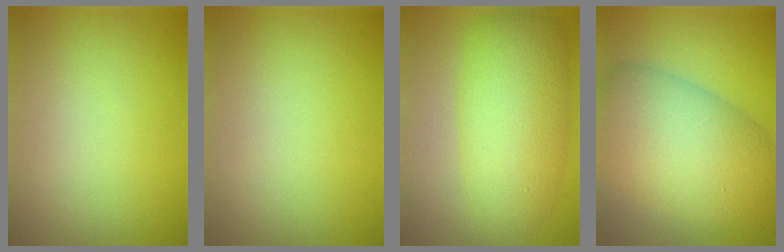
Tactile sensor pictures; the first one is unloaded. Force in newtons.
{"total": 0.0}
{"total": 8.1, "press": 8.1, "slide": 0.1}
{"total": 10.6, "press": 10.6, "slide": 0.4}